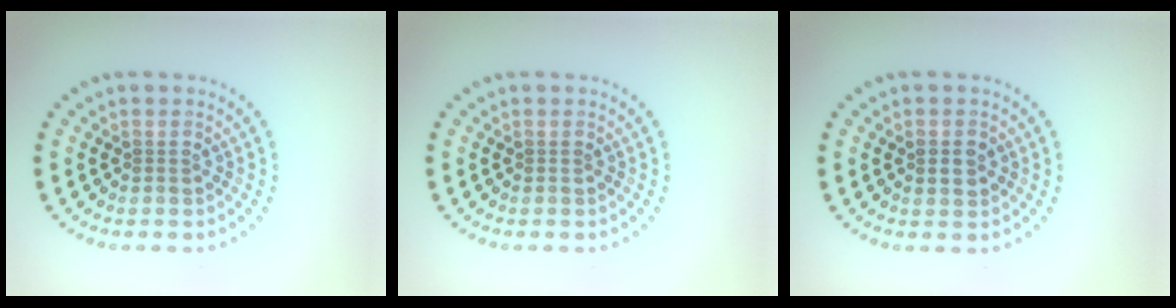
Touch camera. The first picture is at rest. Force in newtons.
{"total": 0.0}
{"total": 1.4, "press": 1.4, "slide": 0.2}